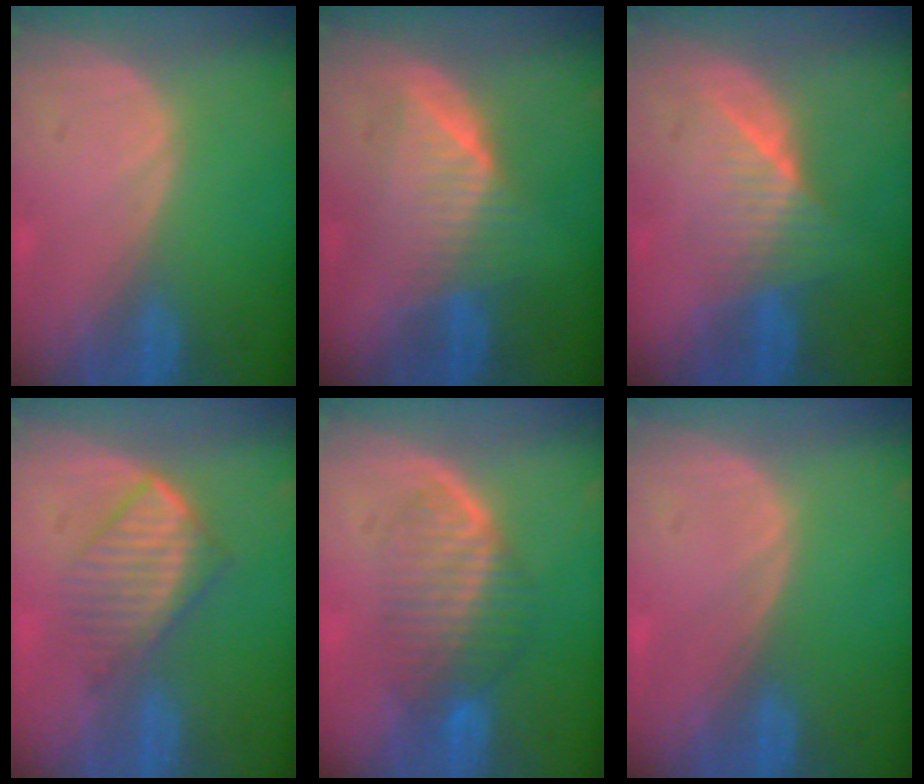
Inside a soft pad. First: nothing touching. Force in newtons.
{"total": 6.5, "press": 6.5, "slide": 0.6}
{"total": 6.2, "press": 5.8, "slide": 2.1}
{"total": 6.9, "press": 6.0, "slide": 3.5}
{"total": 6.6, "press": 6.4, "slide": 1.8}
{"total": 0.0}